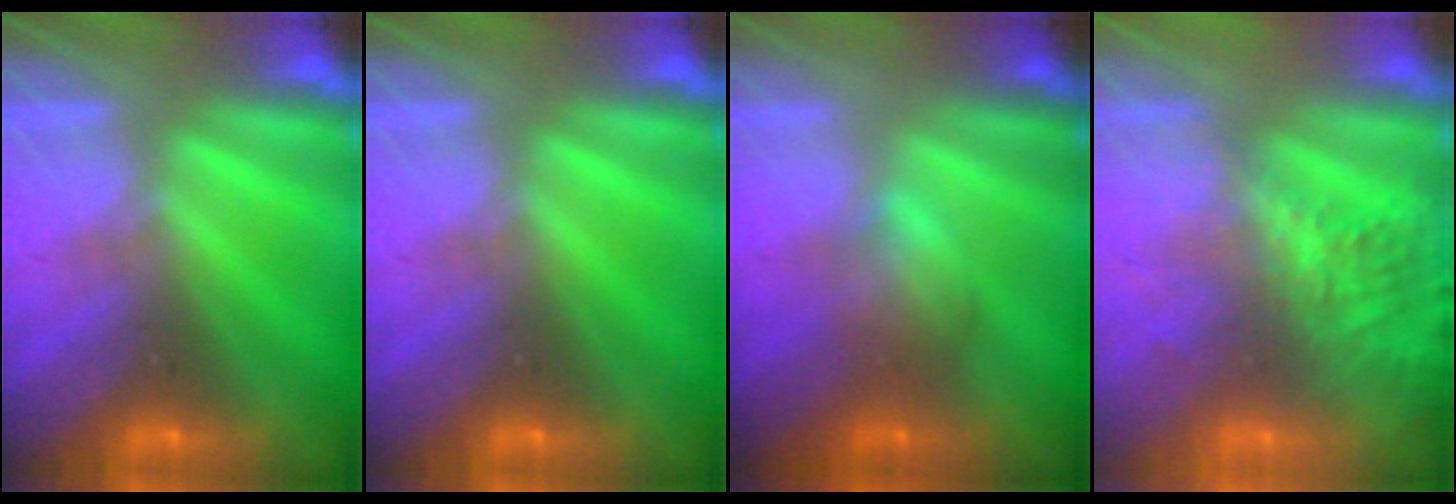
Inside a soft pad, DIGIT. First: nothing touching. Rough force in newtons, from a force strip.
{"total": 0.0}
{"total": 2.0}
{"total": 8.3}